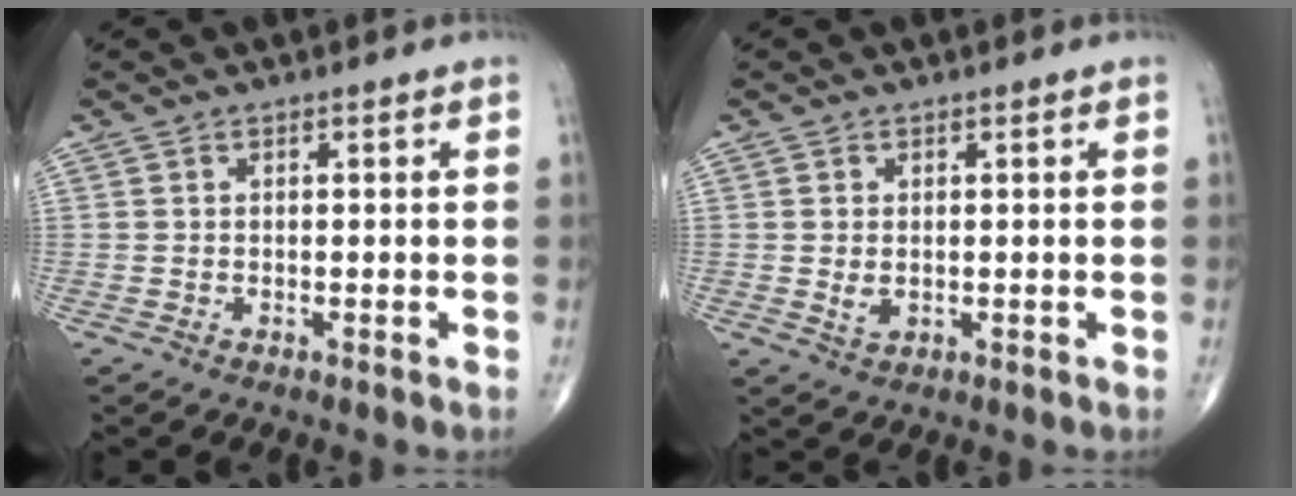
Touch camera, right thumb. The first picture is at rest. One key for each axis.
{"total": 2.1, "fx": 0.1, "fy": 1.4, "fz": 1.6, "tx": -0.029, "ty": -0.007, "tz": 0.007}